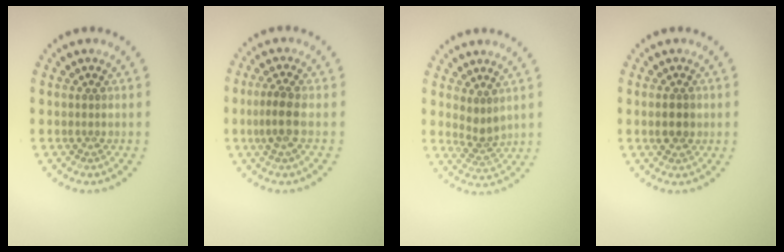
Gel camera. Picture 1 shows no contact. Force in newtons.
{"total": 2.5, "press": 2.2, "slide": 1.1}
{"total": 2.1, "press": 1.6, "slide": 1.4}
{"total": 1.7, "press": 1.7, "slide": 0.1}